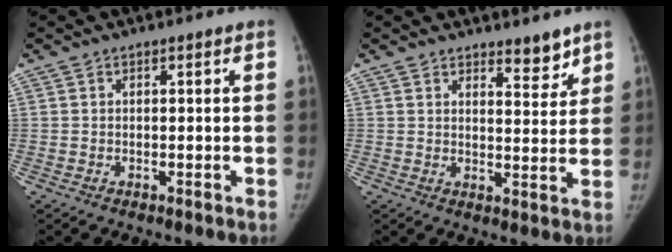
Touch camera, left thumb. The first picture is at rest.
{"total": 4.8, "force": [3.8, 1.9, 2.1], "torque": [-0.005, -0.032, 0.056]}